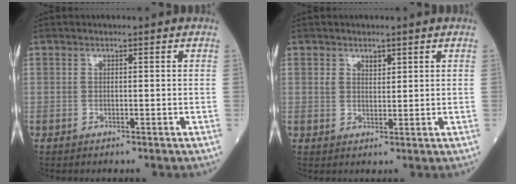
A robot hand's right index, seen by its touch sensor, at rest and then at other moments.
{"total": 2.1, "force": [1.3, 1.2, 1.0], "torque": [-0.015, 0.001, 0.024]}